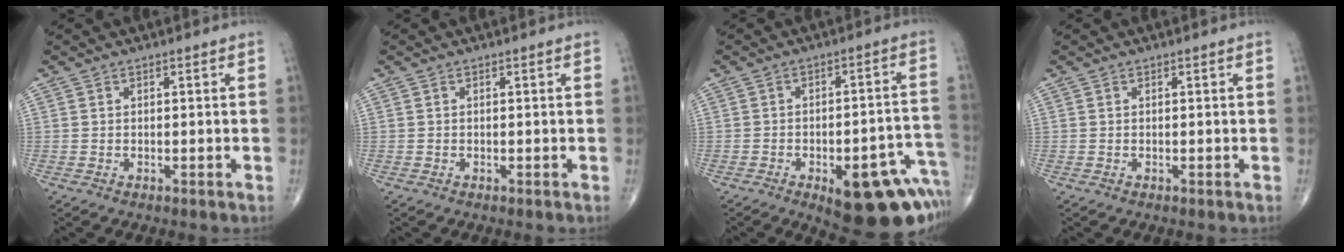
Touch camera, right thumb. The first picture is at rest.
{"total": 0.0}
{"total": 19.5, "force": [-9.0, 7.7, 15.5], "torque": [-0.115, 0.056, -0.098]}
{"total": 0.0}